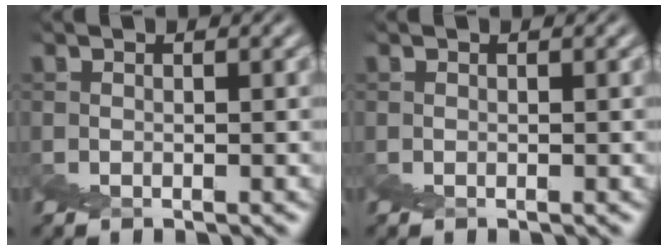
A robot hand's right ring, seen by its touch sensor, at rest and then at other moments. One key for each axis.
{"total": 0.0}